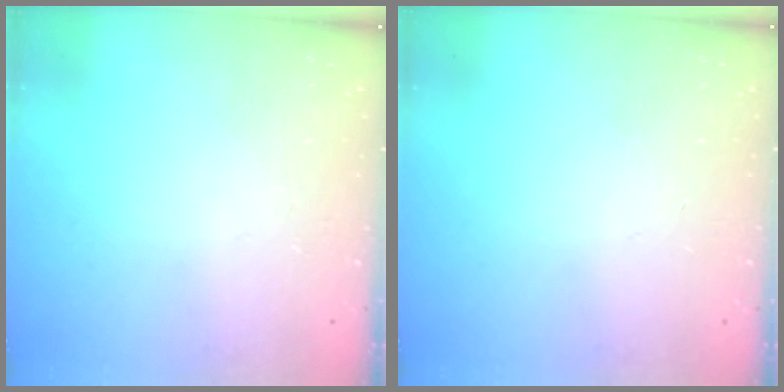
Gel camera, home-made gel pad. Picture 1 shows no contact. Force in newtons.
{"total": 0.0}